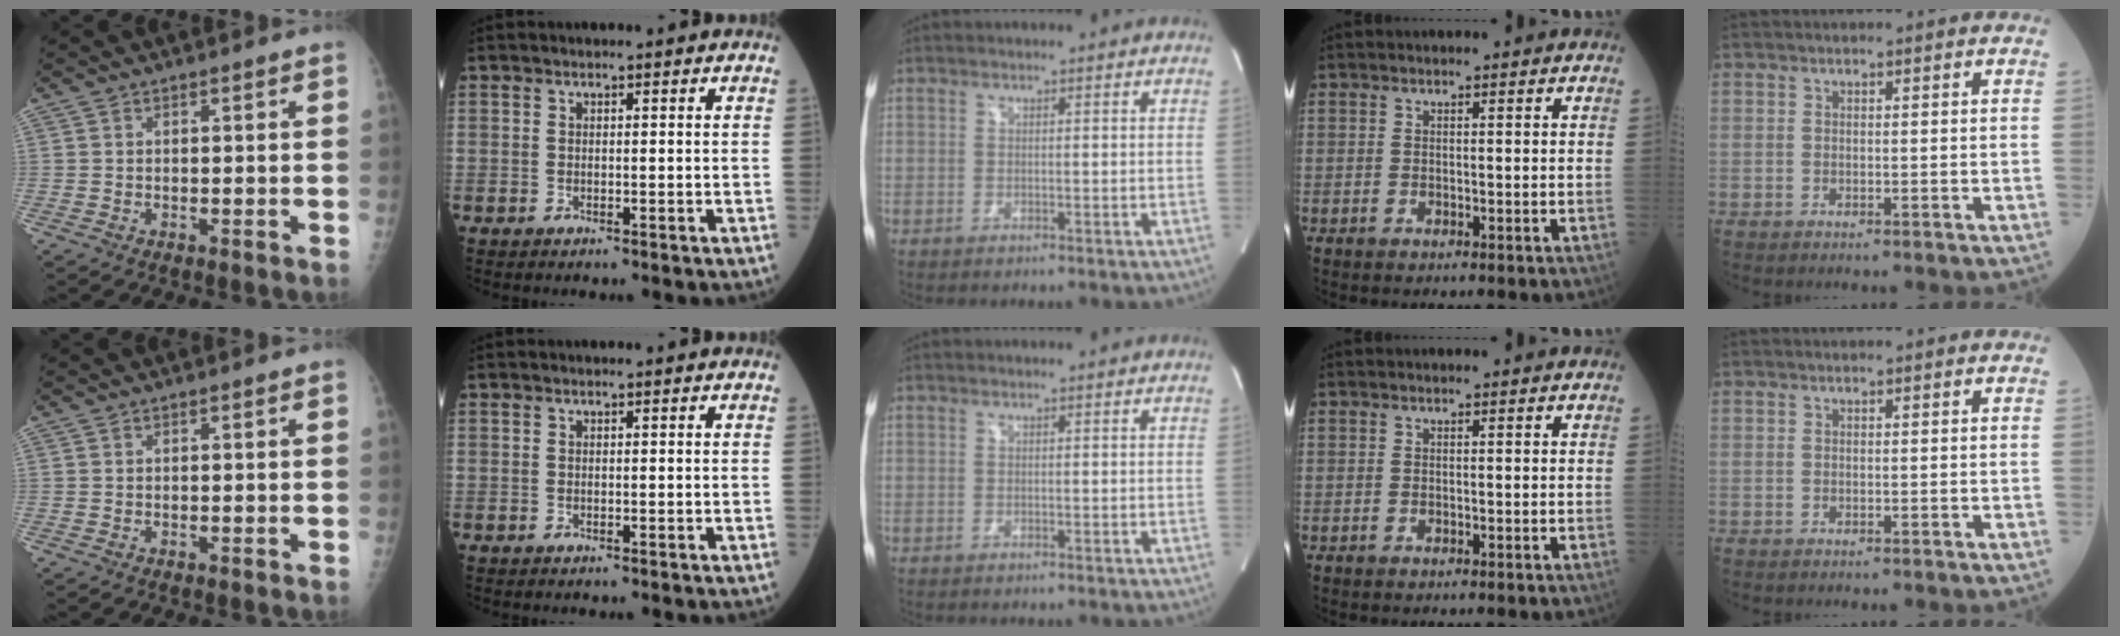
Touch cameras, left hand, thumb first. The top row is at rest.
{}